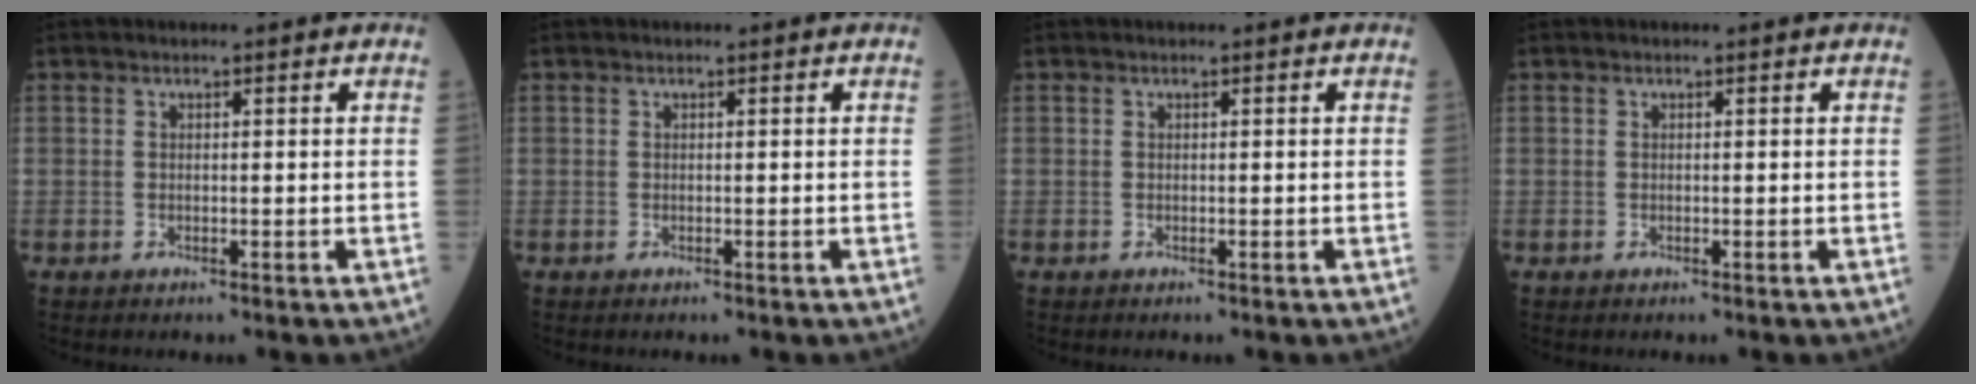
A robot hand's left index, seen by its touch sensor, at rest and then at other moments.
{"total": 0.0}
{"total": 0.0}
{"total": 0.0}